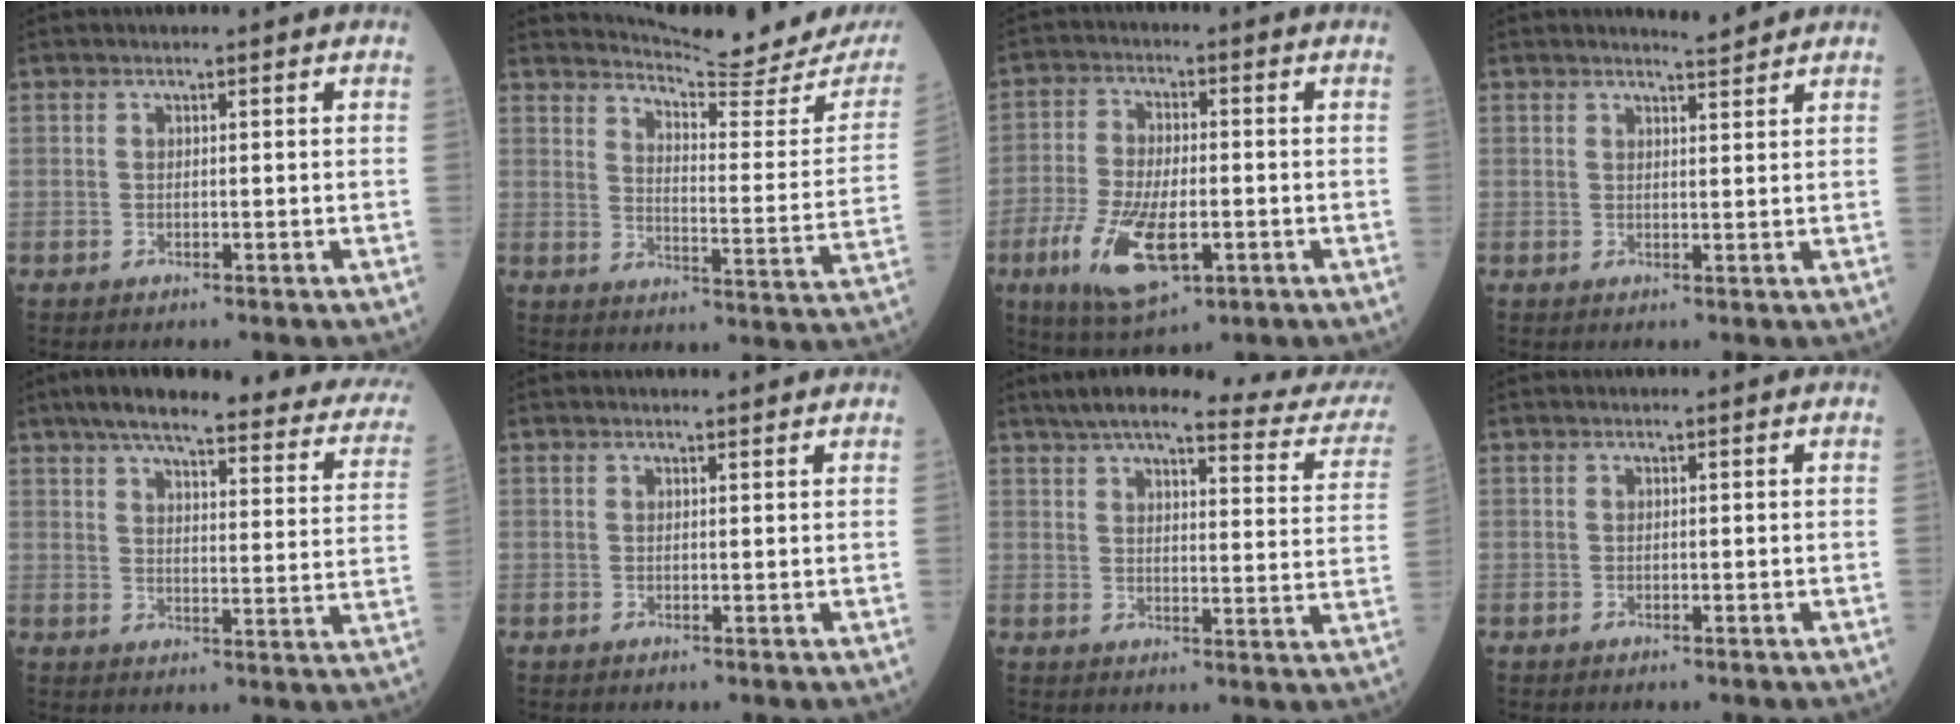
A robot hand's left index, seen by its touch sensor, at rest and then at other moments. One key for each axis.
{"total": 18.1, "fx": 17.7, "fy": 0.3, "fz": 3.9, "tx": -0.058, "ty": -0.104, "tz": 0.211}
{"total": 11.3, "fx": -4.0, "fy": 4.4, "fz": 9.6, "tx": -0.194, "ty": -0.013, "tz": -0.067}
{"total": 2.2, "fx": 2.2, "fy": -0.2, "fz": 0.1, "tx": -0.008, "ty": -0.007, "tz": 0.035}
{"total": 27.4, "fx": 22.4, "fy": 5.1, "fz": 14.8, "tx": -0.201, "ty": -0.011, "tz": 0.261}
{"total": 1.8, "fx": 1.8, "fy": 0.1, "fz": 0.4, "tx": -0.009, "ty": 0.003, "tz": 0.023}
{"total": 24.4, "fx": 21.8, "fy": 3.2, "fz": 10.6, "tx": -0.140, "ty": -0.037, "tz": 0.251}
{"total": 0.0}